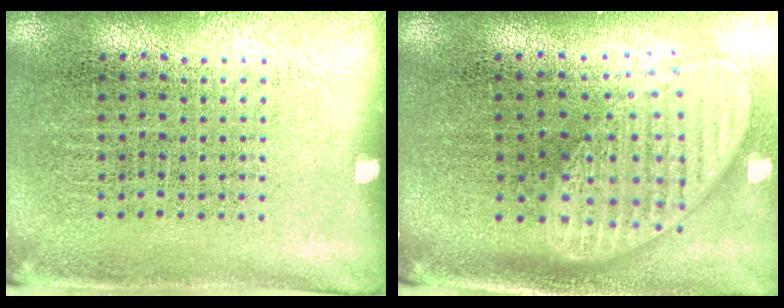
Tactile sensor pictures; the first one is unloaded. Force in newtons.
{"total": 2.0, "press": 1.5, "slide": 1.3}